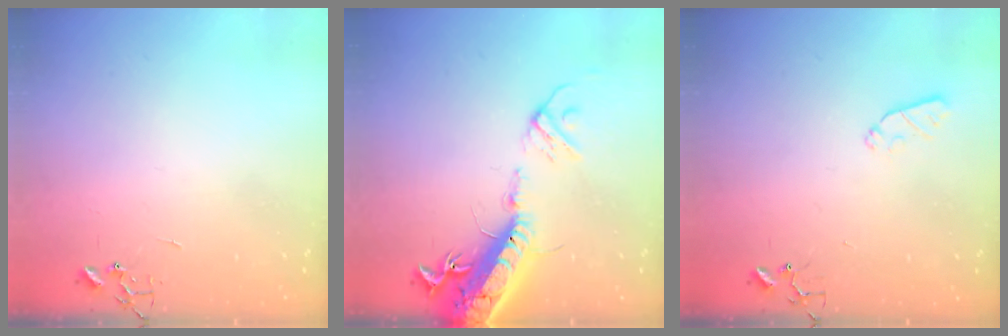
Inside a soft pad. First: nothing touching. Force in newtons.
{"total": 20.7, "press": 20.1, "slide": 4.8}
{"total": 5.2, "press": 5.2, "slide": 0.8}